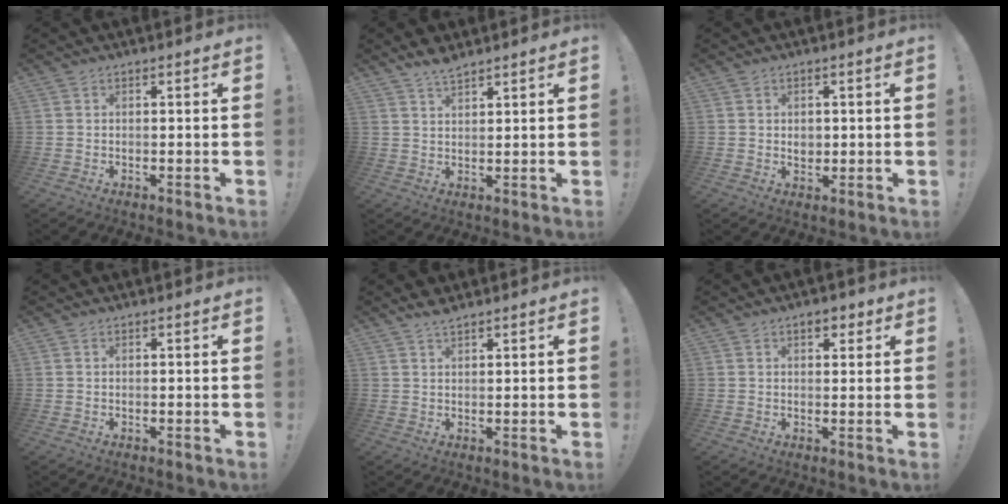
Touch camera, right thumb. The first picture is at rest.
{"total": 4.4, "force": [3.9, 1.0, 1.9], "torque": [-0.028, -0.024, 0.069]}
{"total": 2.8, "force": [0.3, 2.5, 1.1], "torque": [-0.011, -0.001, 0.004]}
{"total": 0.0}
{"total": 2.9, "force": [2.5, 0.5, 1.3], "torque": [-0.020, -0.013, 0.045]}
{"total": 3.7, "force": [2.1, 2.3, 2.1], "torque": [-0.017, -0.005, 0.033]}